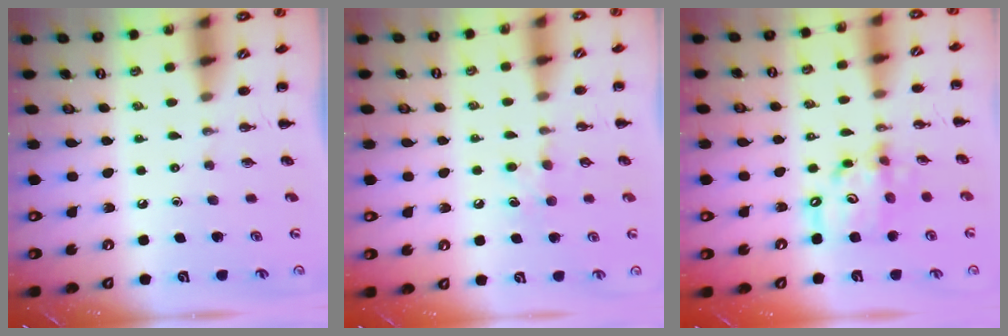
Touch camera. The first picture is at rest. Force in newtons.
{"total": 6.6, "press": 6.3, "slide": 1.7}
{"total": 12.8, "press": 12.4, "slide": 3.1}